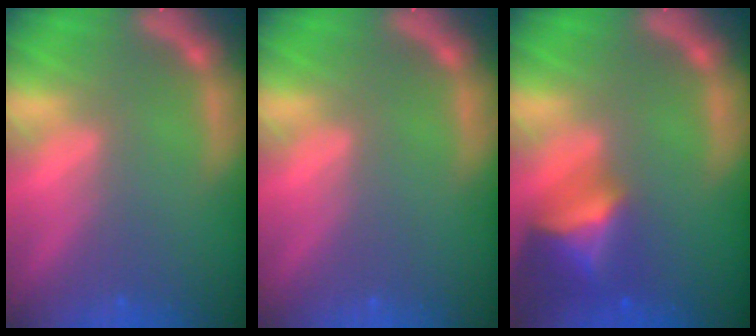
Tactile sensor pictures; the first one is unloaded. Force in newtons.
{"total": 0.0}
{"total": 6.0}